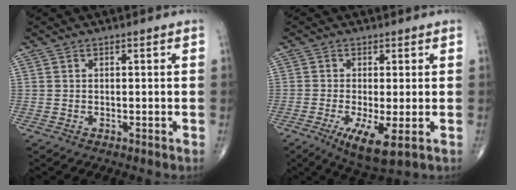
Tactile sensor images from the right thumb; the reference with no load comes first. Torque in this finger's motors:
{"motor_torque": [0.44, 0.82, 0.01, -0.15, 0.19]}